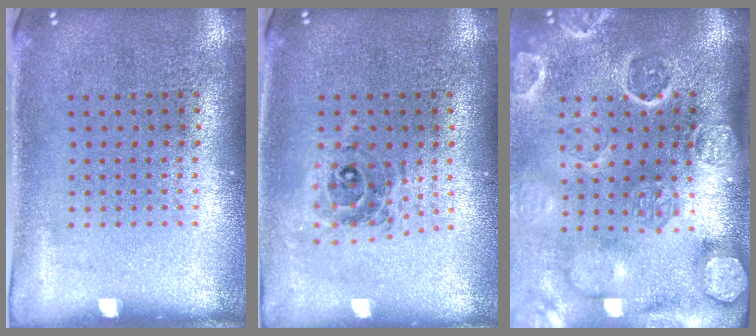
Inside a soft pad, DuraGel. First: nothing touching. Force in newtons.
{"total": 0.7, "press": 0.7, "slide": 0.1}
{"total": 4.2, "press": 3.5, "slide": 2.3}